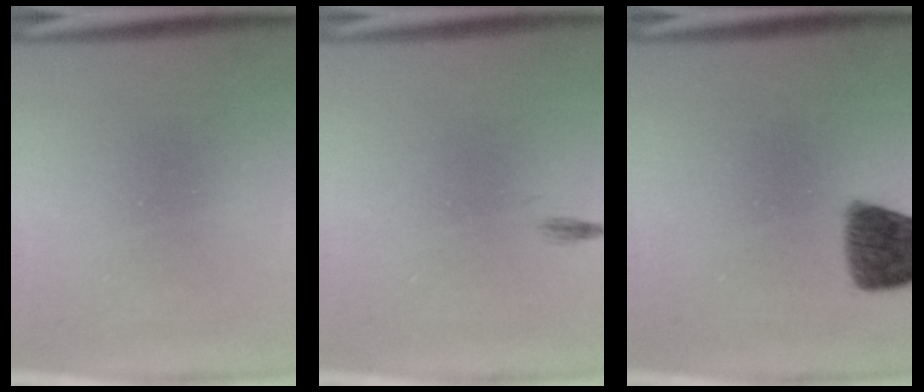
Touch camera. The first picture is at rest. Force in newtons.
{"total": 0.5}
{"total": 8.3}